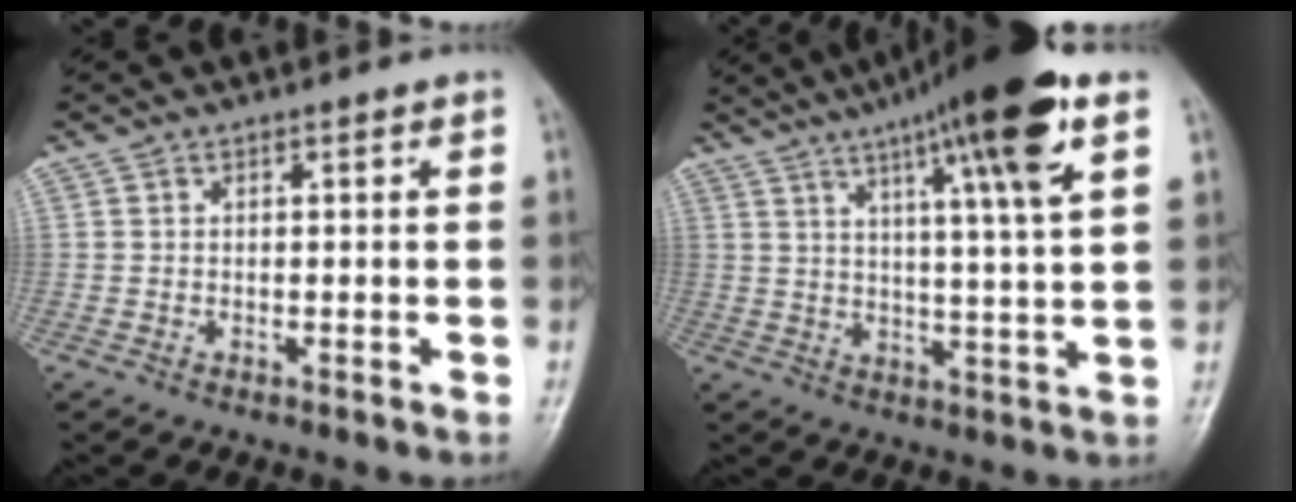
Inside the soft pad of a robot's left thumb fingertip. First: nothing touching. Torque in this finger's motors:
{"motor_torque": [0.82, 0.71, 1.66, -1.12, 0.37]}